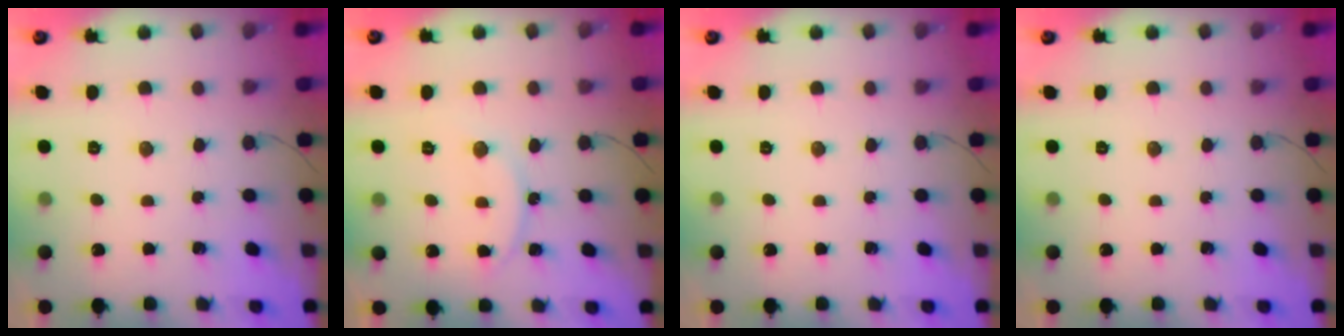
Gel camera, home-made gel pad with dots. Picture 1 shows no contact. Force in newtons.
{"total": 10.5, "press": 10.5, "slide": 0.6}
{"total": 0.0}
{"total": 0.0}